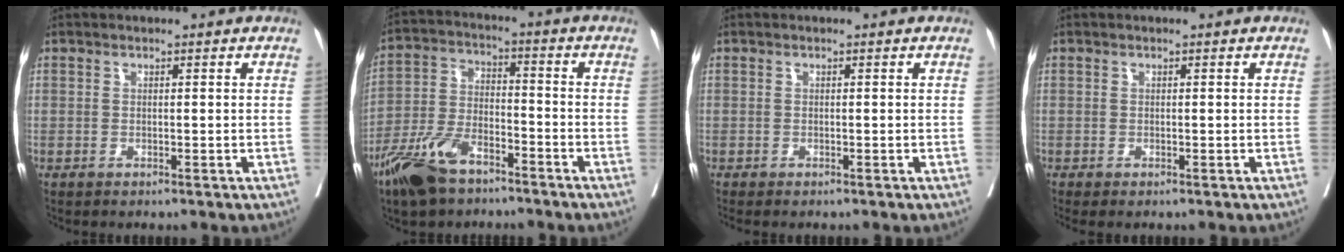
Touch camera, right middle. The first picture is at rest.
{"total": 10.5, "force": [-7.4, 4.2, 6.2], "torque": [-0.135, -0.011, -0.146]}
{"total": 1.2, "force": [-1.1, 0.2, 0.5], "torque": [-0.010, -0.004, -0.015]}
{"total": 0.9, "force": [-0.7, 0.1, 0.5], "torque": [-0.007, -0.005, -0.011]}